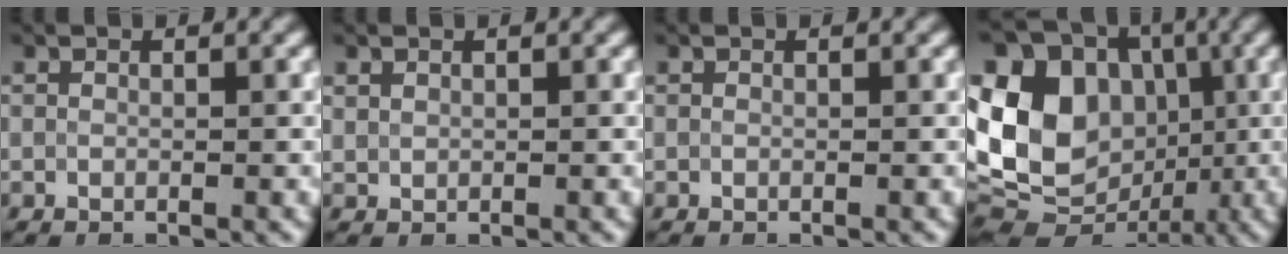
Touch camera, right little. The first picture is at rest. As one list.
[{"total": 0.7, "force": [0.5, 0.5, 0.2], "torque": [-0.005, -0.001, 0.015]}, {"total": 0.0}, {"total": 15.7, "force": [0.5, 12.8, 9.2], "torque": [-0.205, 0.014, 0.006]}]